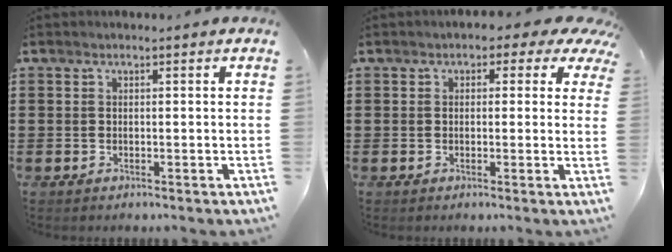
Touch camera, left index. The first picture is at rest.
{"total": 2.3, "force": [0.6, 1.7, 1.4], "torque": [-0.020, 0.001, 0.004]}